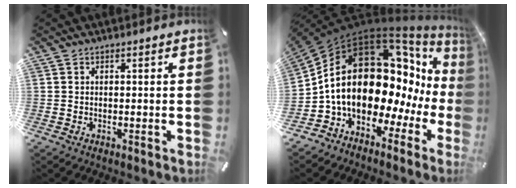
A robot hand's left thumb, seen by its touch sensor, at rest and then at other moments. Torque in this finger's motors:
{"motor_torque": [1.48, 3.53, 2.77, 0.00, 0.74]}